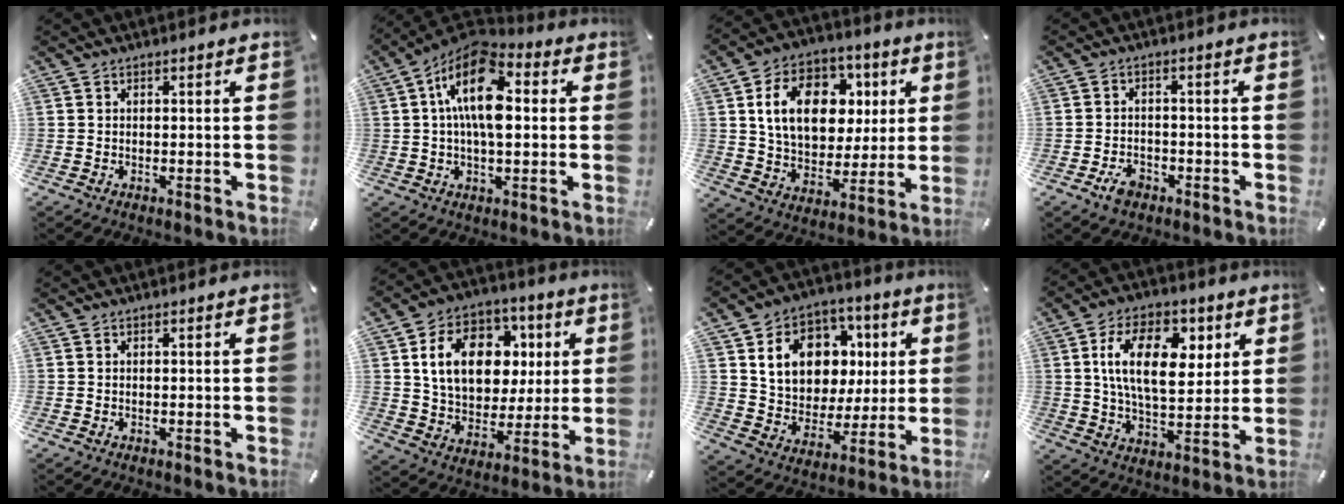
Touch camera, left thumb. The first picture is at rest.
{"total": 15.7, "force": [2.7, 8.0, 13.2], "torque": [-0.247, -0.010, 0.045]}
{"total": 16.5, "force": [4.6, 12.6, 9.7], "torque": [-0.165, 0.003, 0.086]}
{"total": 4.2, "force": [-2.4, 2.8, 2.0], "torque": [-0.039, 0.012, -0.046]}
{"total": 0.0}
{"total": 16.7, "force": [4.5, 13.2, 9.2], "torque": [-0.160, -0.002, 0.089]}
{"total": 15.3, "force": [4.3, 12.6, 7.4], "torque": [-0.122, -0.008, 0.090]}
{"total": 16.8, "force": [5.2, 9.7, 12.8], "torque": [-0.218, 0.006, 0.087]}